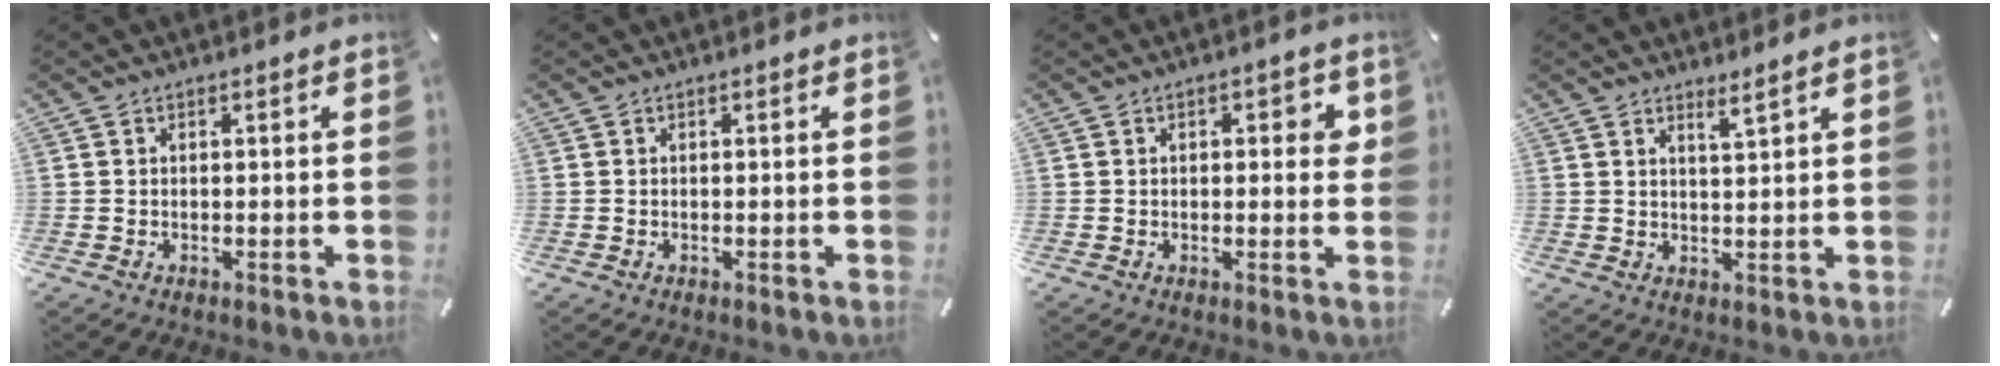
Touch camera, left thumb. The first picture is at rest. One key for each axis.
{"total": 0.0}
{"total": 3.6, "fx": 0.7, "fy": 1.7, "fz": 3.1, "tx": -0.039, "ty": -0.001, "tz": 0.005}
{"total": 2.7, "fx": 2.4, "fy": -0.5, "fz": 1.0, "tx": -0.025, "ty": -0.013, "tz": 0.044}